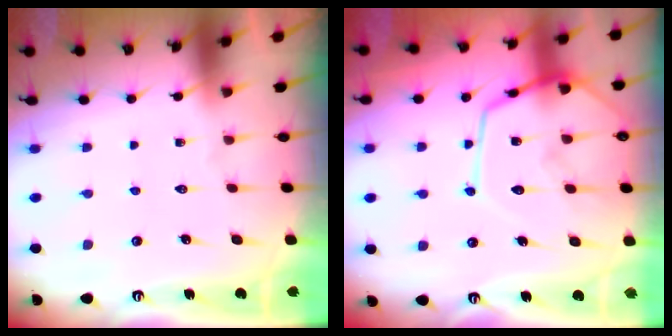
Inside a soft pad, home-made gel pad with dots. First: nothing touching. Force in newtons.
{"total": 14.1, "press": 14.1, "slide": 1.3}